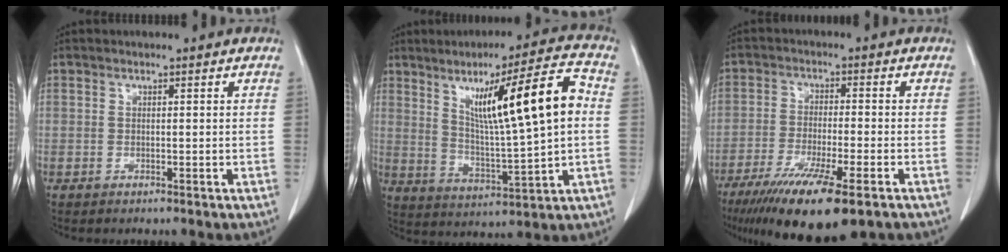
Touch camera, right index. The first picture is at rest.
{"total": 15.8, "force": [3.5, 0.7, 15.4], "torque": [-0.244, 0.014, 0.059]}
{"total": 14.8, "force": [-9.7, 1.9, 11.0], "torque": [-0.178, -0.040, -0.157]}